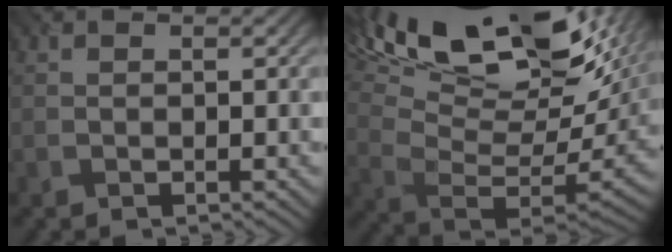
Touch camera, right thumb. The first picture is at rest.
{"total": 20.8, "force": [11.8, 7.9, 15.3], "torque": [-0.252, 0.033, 0.203]}